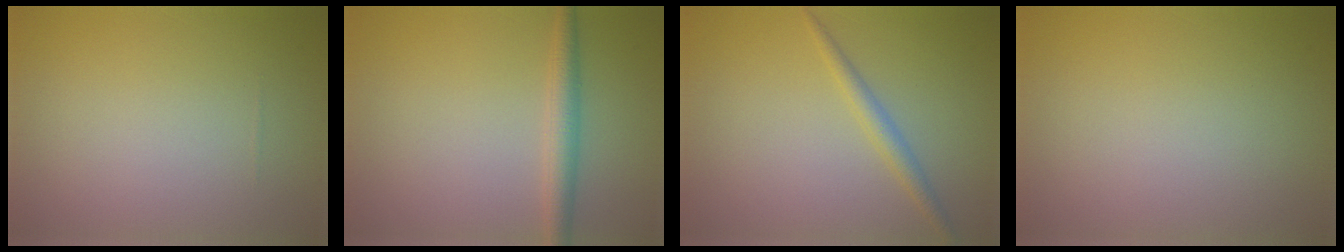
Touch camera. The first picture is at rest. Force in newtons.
{"total": 2.4, "press": 2.4, "slide": 0.0}
{"total": 1.7, "press": 1.7, "slide": 0.1}
{"total": 0.0}